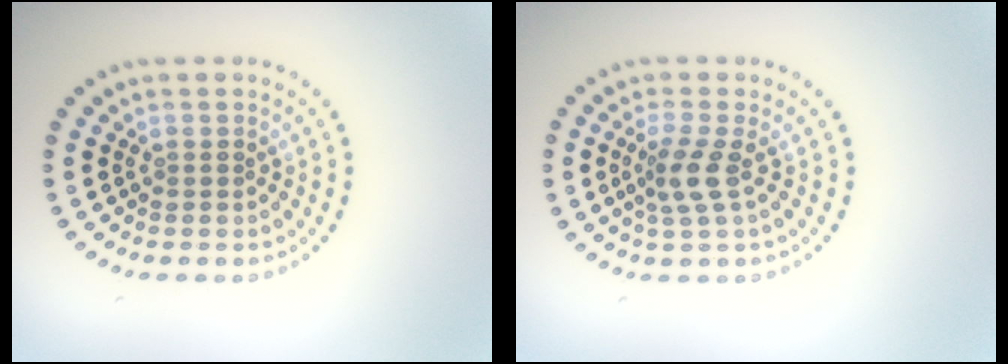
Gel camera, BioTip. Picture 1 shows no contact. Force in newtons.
{"total": 2.4, "press": 1.8, "slide": 1.6}